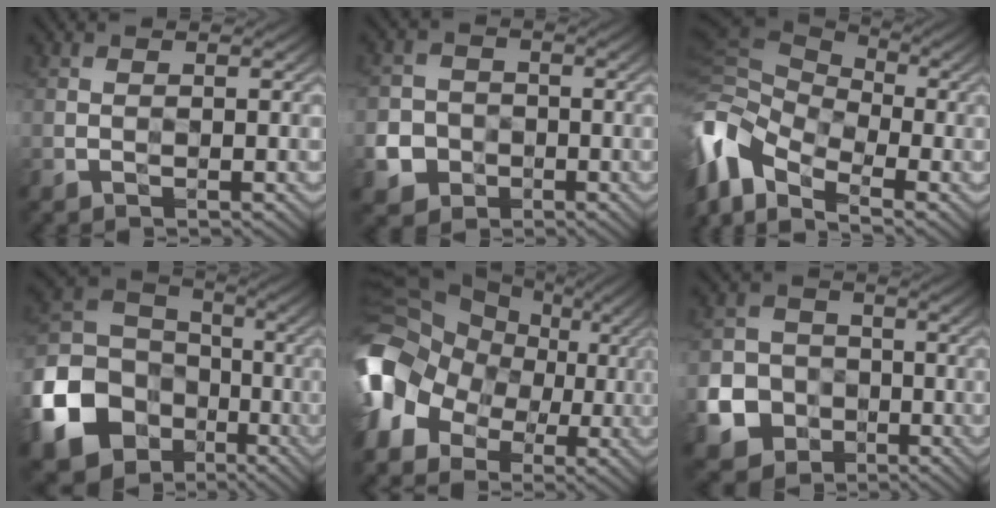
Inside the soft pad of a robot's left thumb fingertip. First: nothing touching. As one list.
[{"total": 5.1, "force": [-2.0, 4.5, 1.1], "torque": [-0.028, -0.014, -0.052]}, {"total": 11.6, "force": [-5.9, 6.1, 7.8], "torque": [-0.211, -0.014, -0.109]}, {"total": 17.6, "force": [-7.0, 14.1, 7.9], "torque": [-0.262, -0.038, -0.134]}, {"total": 13.7, "force": [-2.4, 11.7, 6.6], "torque": [-0.199, -0.004, -0.062]}, {"total": 7.8, "force": [-3.0, 6.7, 2.6], "torque": [-0.079, -0.029, -0.076]}]